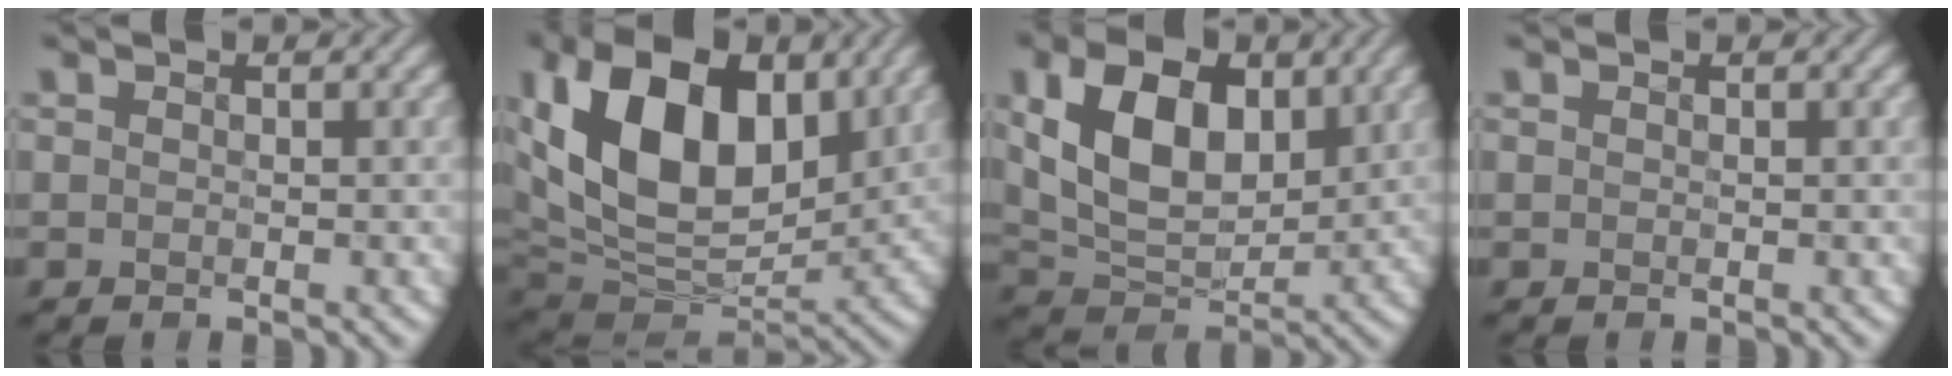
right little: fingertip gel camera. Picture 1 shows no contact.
{"total": 15.0, "force": [3.6, 9.6, 10.9], "torque": [-0.212, 0.013, 0.072]}
{"total": 9.7, "force": [2.2, 6.0, 7.3], "torque": [-0.150, 0.001, 0.040]}
{"total": 0.0}